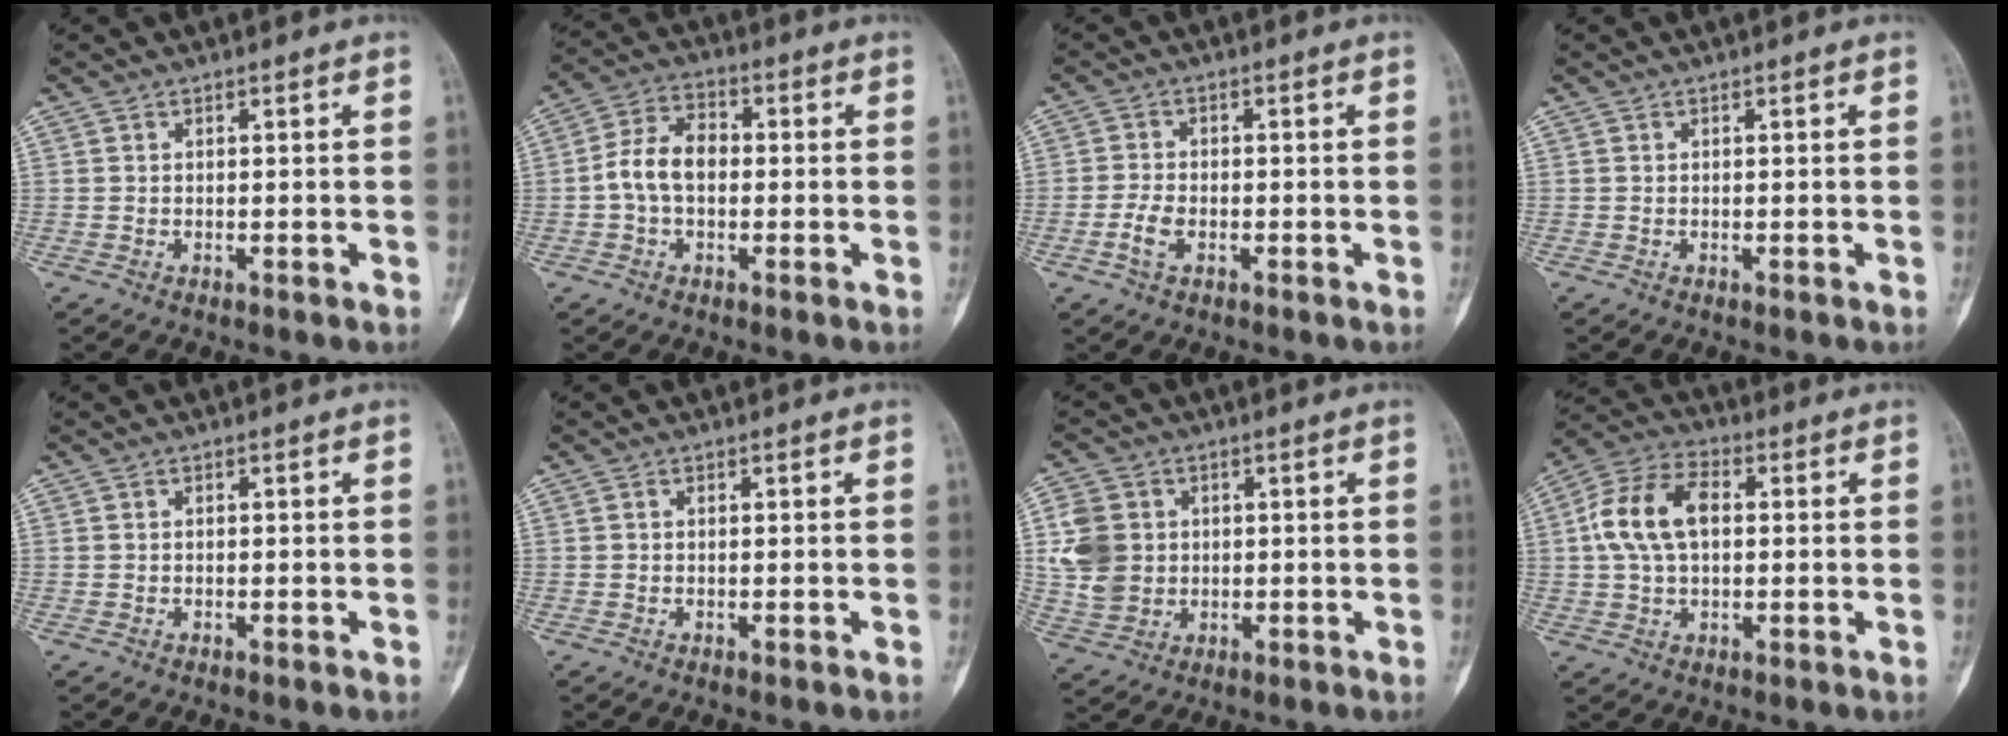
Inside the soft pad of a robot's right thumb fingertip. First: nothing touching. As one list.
[{"total": 8.1, "force": [-0.7, 5.4, 6.0], "torque": [-0.108, 0.028, -0.022]}, {"total": 6.4, "force": [-2.6, 3.8, 4.4], "torque": [-0.093, 0.016, -0.054]}, {"total": 0.0}, {"total": 0.0}, {"total": 0.0}, {"total": 9.1, "force": [1.3, 7.7, 4.6], "torque": [-0.081, -0.001, 0.031]}, {"total": 11.9, "force": [1.5, 7.2, 9.3], "torque": [-0.182, 0.026, 0.022]}]